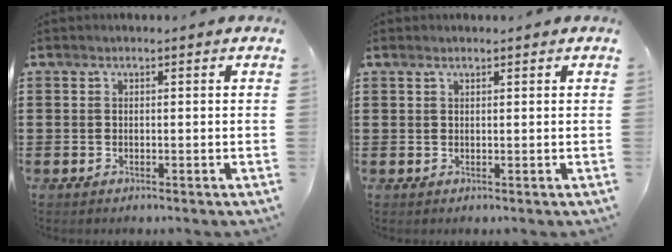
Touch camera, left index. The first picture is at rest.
{"total": 0.7, "force": [0.5, 0.2, 0.4], "torque": [-0.009, 0.002, 0.010]}